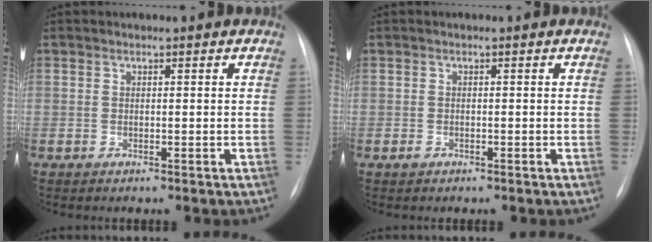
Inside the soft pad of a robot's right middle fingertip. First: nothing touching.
{"total": 0.7, "force": [0.5, 0.5, 0.2], "torque": [-0.005, 0.002, 0.011]}